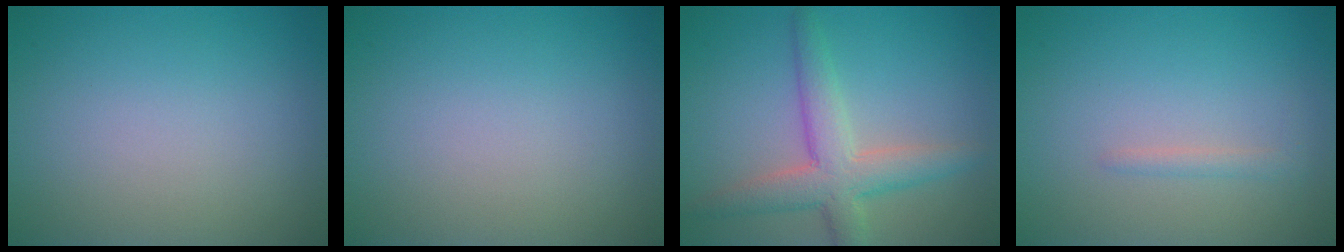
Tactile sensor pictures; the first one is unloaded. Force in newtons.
{"total": 0.0}
{"total": 4.8, "press": 4.8, "slide": 0.1}
{"total": 0.9, "press": 0.9, "slide": 0.1}